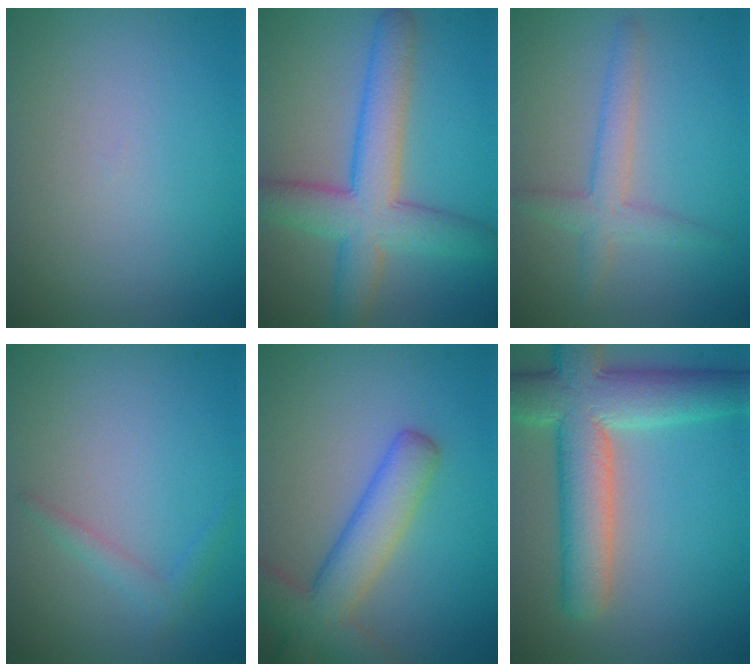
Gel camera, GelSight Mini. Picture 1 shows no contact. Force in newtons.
{"total": 7.3, "press": 7.3, "slide": 0.1}
{"total": 2.8, "press": 2.8, "slide": 0.2}
{"total": 0.7, "press": 0.7, "slide": 0.0}
{"total": 6.1, "press": 6.1, "slide": 0.4}
{"total": 9.5, "press": 9.5, "slide": 0.7}